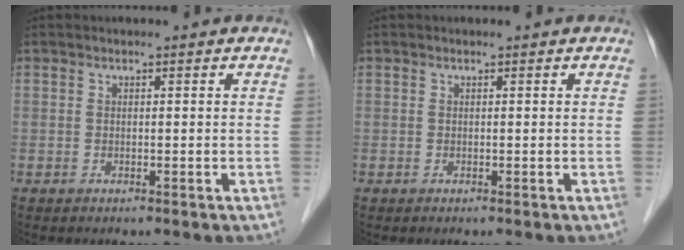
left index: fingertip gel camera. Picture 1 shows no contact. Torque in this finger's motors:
{"motor_torque": [-0.15, 0.14, 0.01, 0.00]}